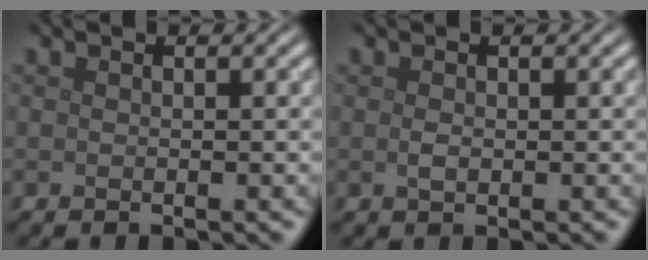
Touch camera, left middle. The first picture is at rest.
{"total": 0.9, "force": [0.0, 0.5, 0.7], "torque": [-0.016, -0.002, 0.001]}